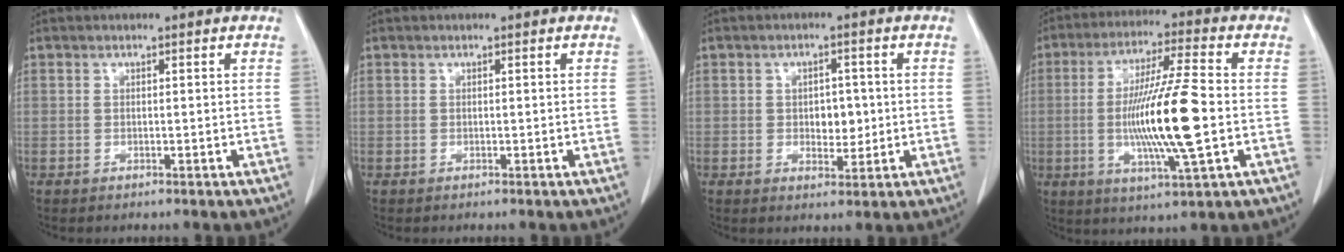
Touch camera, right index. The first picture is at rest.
{"total": 0.0}
{"total": 3.8, "force": [0.0, 2.4, 3.0], "torque": [-0.038, 0.001, 0.005]}
{"total": 14.7, "force": [-1.7, 0.3, 14.6], "torque": [-0.276, -0.011, -0.034]}